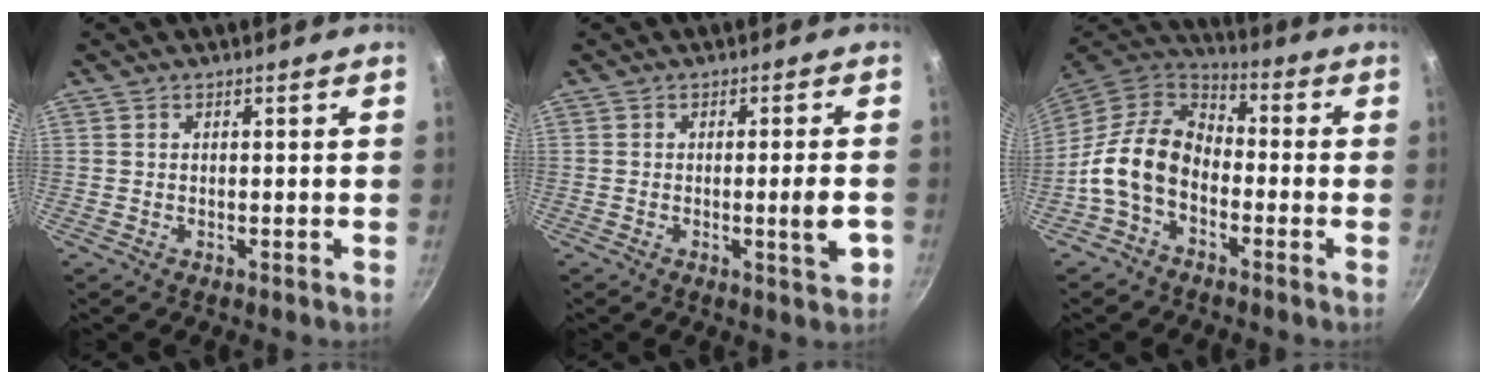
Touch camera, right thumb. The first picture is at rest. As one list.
[{"total": 4.9, "force": [-1.3, 0.6, 4.7], "torque": [-0.062, 0.005, -0.016]}, {"total": 13.1, "force": [-3.4, 9.0, 8.9], "torque": [-0.143, 0.042, -0.085]}]